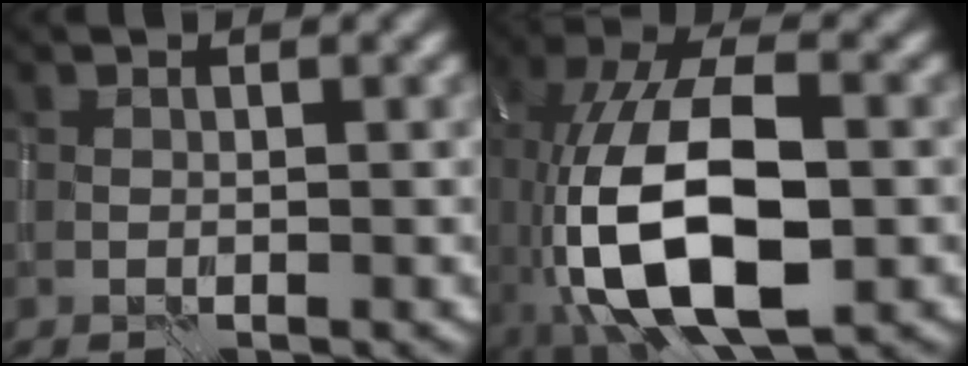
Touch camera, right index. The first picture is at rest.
{"total": 13.8, "force": [-3.7, 6.2, 11.7], "torque": [-0.226, 0.001, -0.069]}